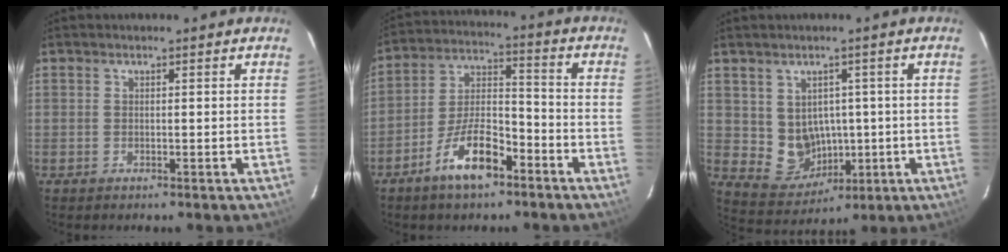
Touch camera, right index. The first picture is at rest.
{"total": 11.0, "force": [-6.9, 4.3, 7.4], "torque": [-0.143, 0.017, -0.119]}
{"total": 7.8, "force": [0.4, 7.2, 2.8], "torque": [-0.062, 0.004, 0.033]}